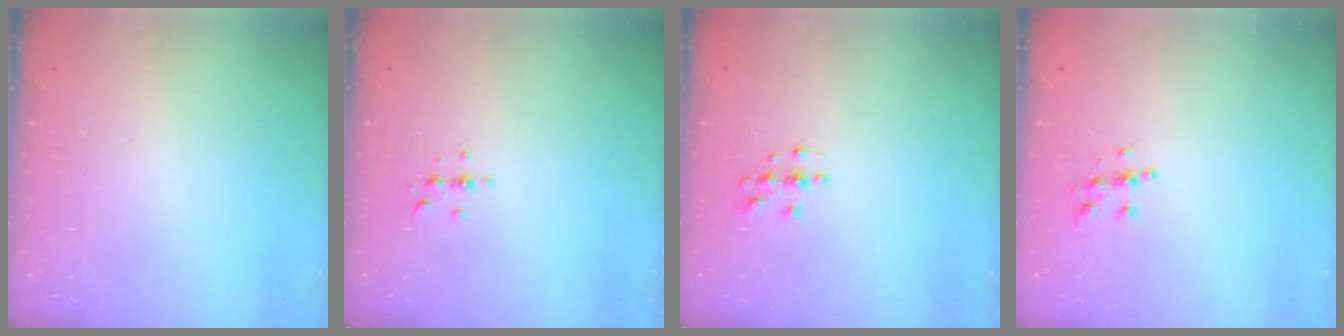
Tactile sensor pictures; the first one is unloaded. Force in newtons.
{"total": 2.3, "press": 2.3, "slide": 0.2}
{"total": 2.8, "press": 2.8, "slide": 0.2}
{"total": 5.4, "press": 5.4, "slide": 0.3}